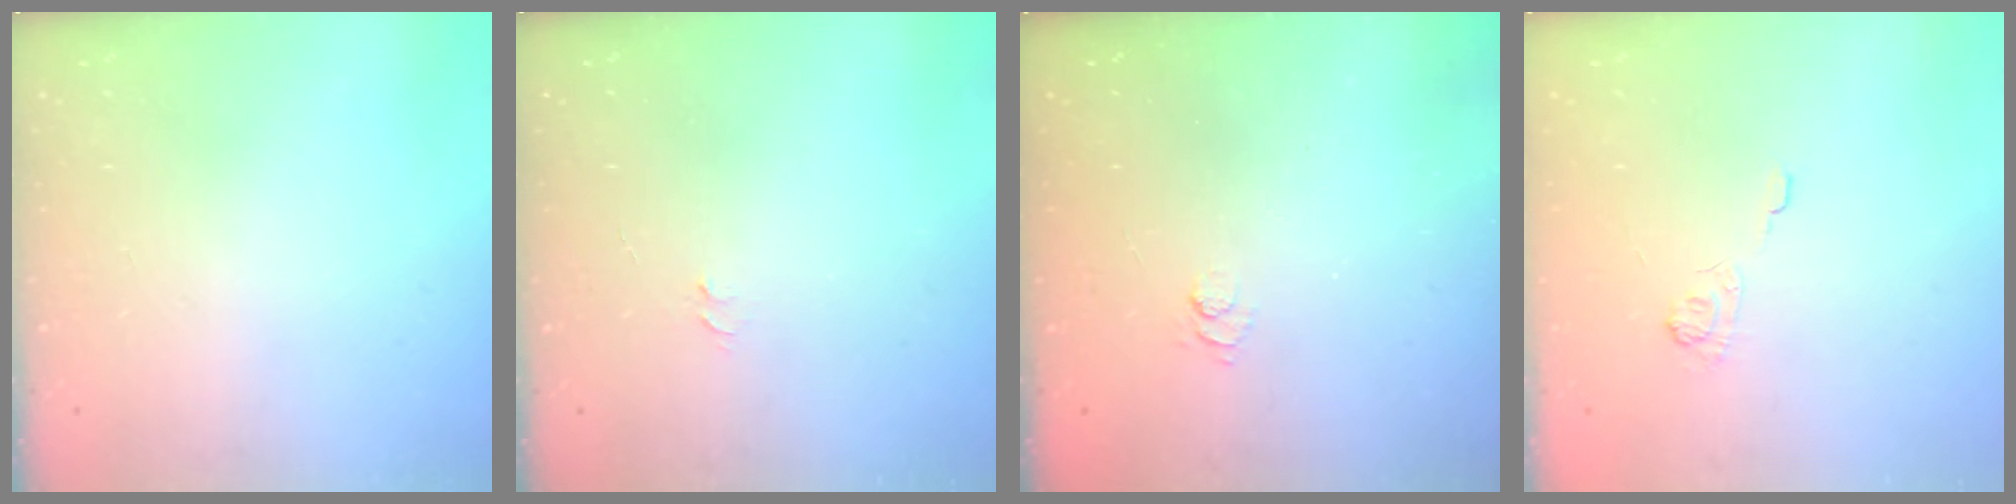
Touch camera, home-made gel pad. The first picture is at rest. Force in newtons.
{"total": 3.5, "press": 3.5, "slide": 0.3}
{"total": 2.5, "press": 2.0, "slide": 1.4}
{"total": 2.5, "press": 2.1, "slide": 1.4}